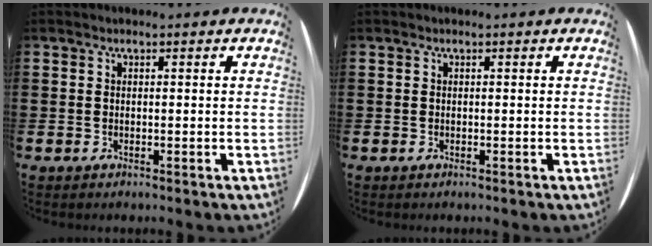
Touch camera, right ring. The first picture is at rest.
{"total": 0.0}